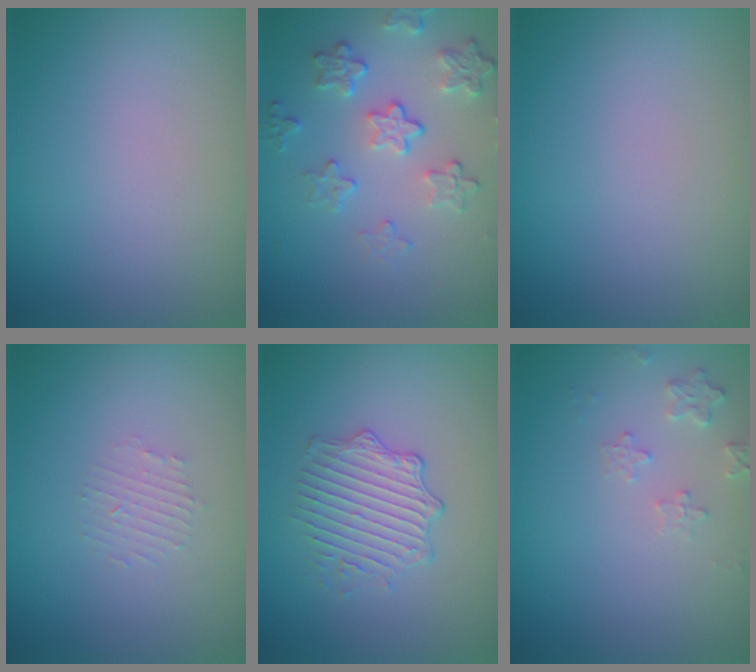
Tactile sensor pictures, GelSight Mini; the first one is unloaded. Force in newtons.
{"total": 4.4, "press": 3.3, "slide": 3.0}
{"total": 0.0}
{"total": 1.2, "press": 1.1, "slide": 0.2}
{"total": 2.6, "press": 2.0, "slide": 1.6}
{"total": 1.6, "press": 1.6, "slide": 0.4}